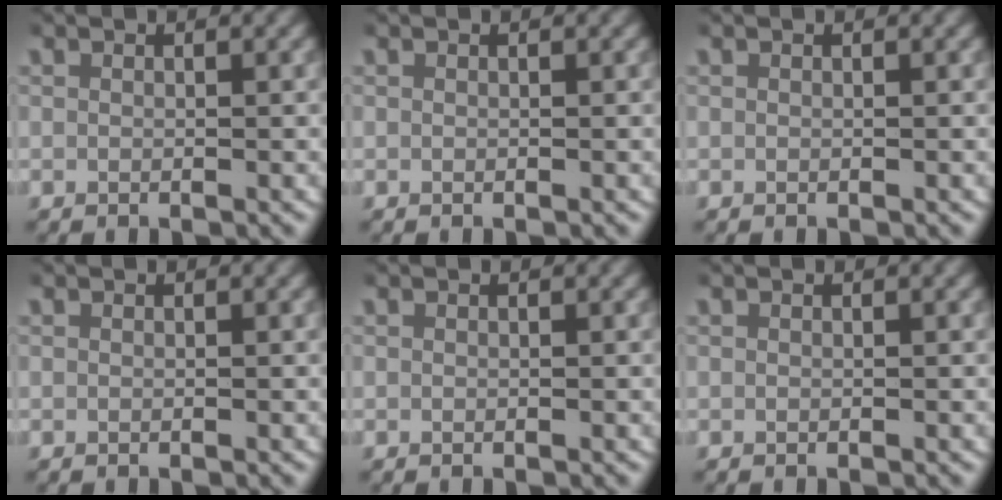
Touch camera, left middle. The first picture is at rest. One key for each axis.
{"total": 0.0}
{"total": 0.0}
{"total": 0.0}
{"total": 0.0}
{"total": 0.0}